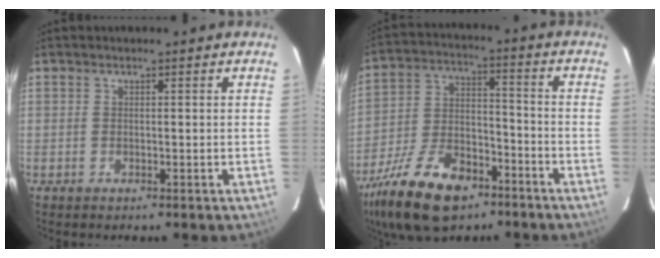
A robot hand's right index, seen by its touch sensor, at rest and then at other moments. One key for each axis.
{"total": 19.6, "fx": -12.6, "fy": 9.7, "fz": 11.4, "tx": -0.249, "ty": -0.014, "tz": -0.216}